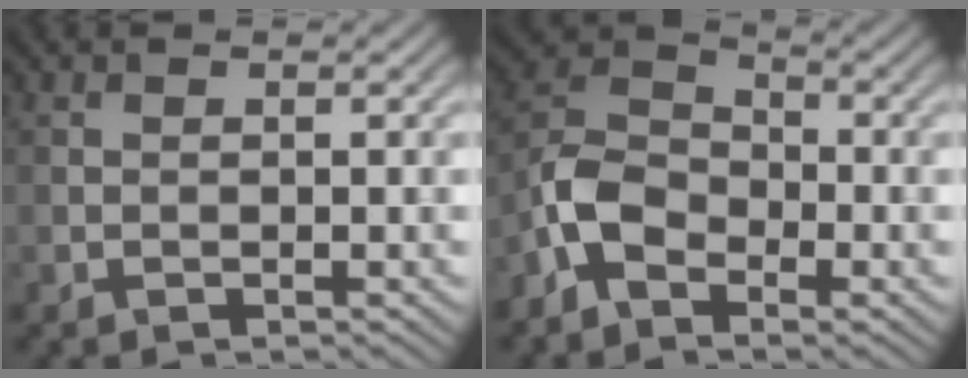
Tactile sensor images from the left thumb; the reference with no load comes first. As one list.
[{"total": 7.2, "force": [-3.7, 4.2, 4.6], "torque": [-0.100, 0.005, -0.090]}]